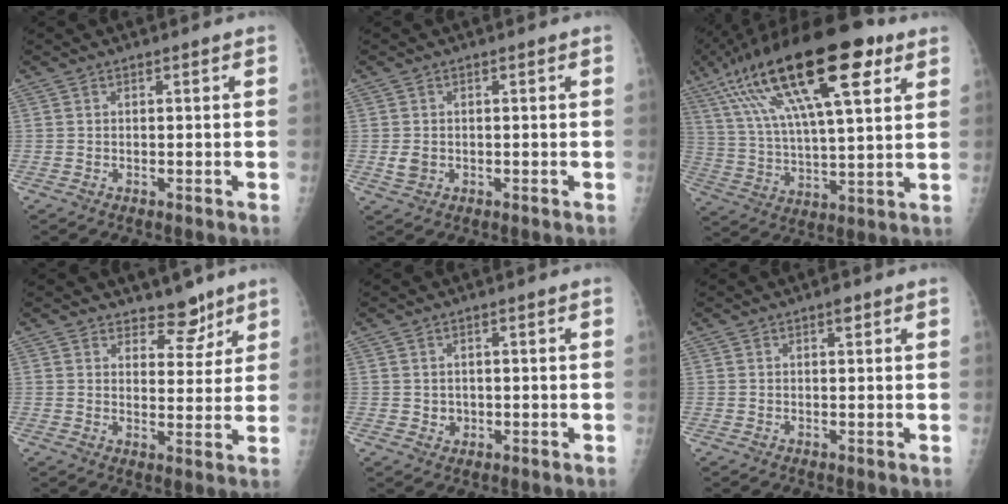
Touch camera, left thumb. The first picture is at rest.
{"total": 2.2, "force": [-0.2, 1.8, 1.2], "torque": [-0.019, -0.002, 0.000]}
{"total": 26.3, "force": [12.5, 8.6, 21.4], "torque": [-0.376, -0.004, 0.212]}
{"total": 5.6, "force": [4.6, 2.9, 1.6], "torque": [0.012, -0.033, 0.069]}
{"total": 1.4, "force": [0.2, 1.3, 0.4], "torque": [-0.003, -0.002, 0.008]}
{"total": 1.3, "force": [0.8, 0.5, 0.9], "torque": [-0.007, -0.001, 0.009]}